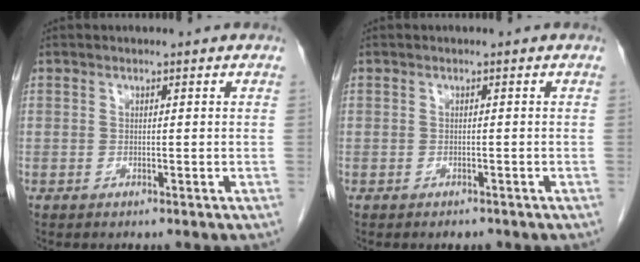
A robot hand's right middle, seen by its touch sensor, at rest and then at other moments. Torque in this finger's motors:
{"motor_torque": [0.43, -0.10, -0.06, 0.01]}